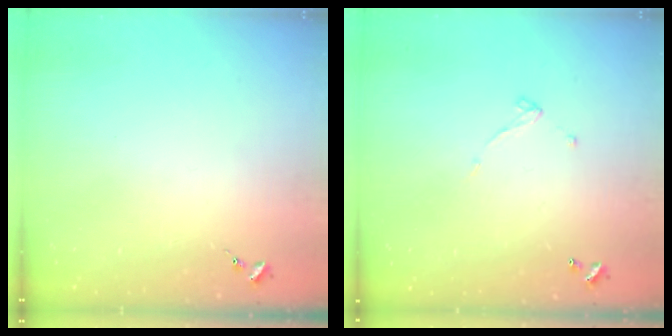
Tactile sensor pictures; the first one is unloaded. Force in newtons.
{"total": 4.4, "press": 4.4, "slide": 0.2}